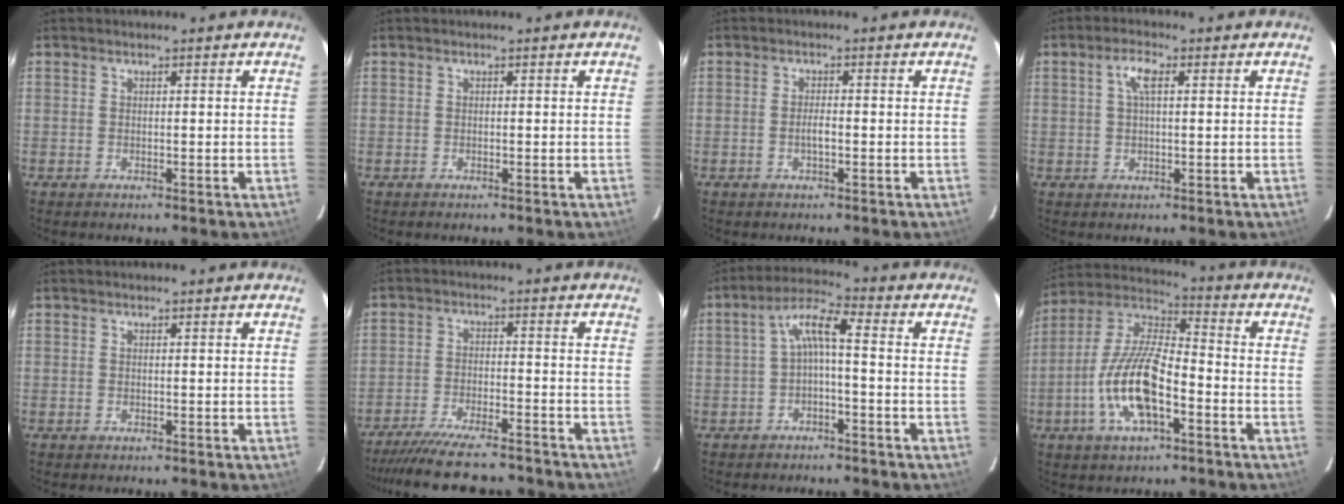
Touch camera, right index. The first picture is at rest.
{"total": 0.0}
{"total": 1.6, "force": [-0.5, 0.5, 1.5], "torque": [-0.029, -0.001, -0.010]}
{"total": 3.5, "force": [1.1, 1.3, 3.1], "torque": [-0.062, 0.010, 0.022]}
{"total": 0.0}
{"total": 14.9, "force": [-13.4, 2.5, 6.2], "torque": [-0.131, -0.020, -0.208]}
{"total": 5.5, "force": [-1.0, 1.1, 5.3], "torque": [-0.117, 0.019, -0.019]}
{"total": 14.6, "force": [-5.5, 5.1, 12.5], "torque": [-0.261, -0.003, -0.109]}